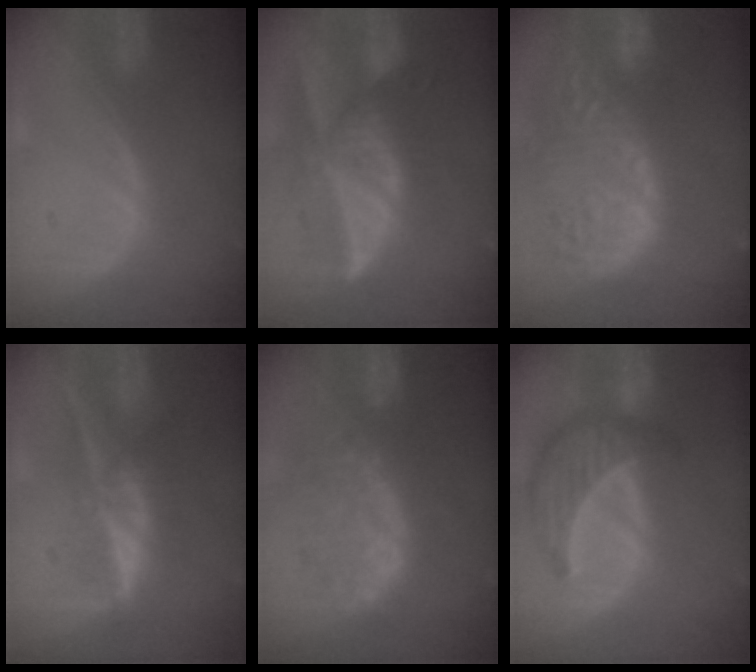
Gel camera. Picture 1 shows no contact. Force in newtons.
{"total": 9.6, "press": 8.4, "slide": 4.5}
{"total": 15.4, "press": 12.6, "slide": 8.8}
{"total": 5.9, "press": 5.6, "slide": 2.0}
{"total": 10.3, "press": 9.4, "slide": 4.3}
{"total": 8.7, "press": 7.9, "slide": 3.7}